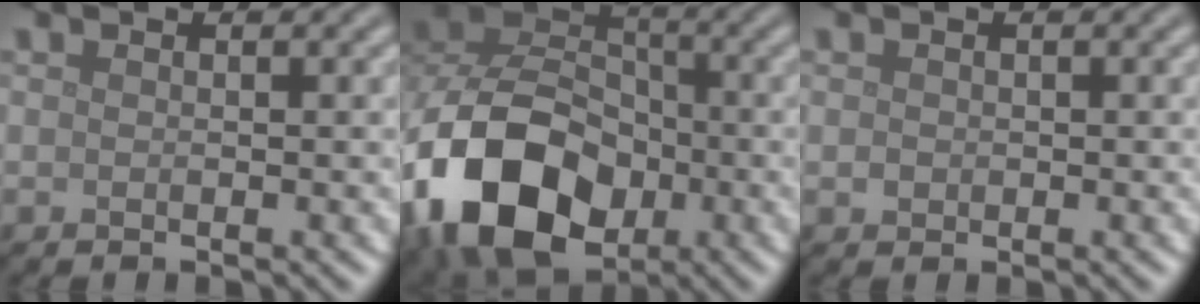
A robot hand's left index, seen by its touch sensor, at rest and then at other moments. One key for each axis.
{"total": 14.6, "fx": -5.5, "fy": 10.2, "fz": 8.8, "tx": -0.188, "ty": -0.027, "tz": -0.104}
{"total": 0.6, "fx": -0.1, "fy": 0.6, "fz": 0.1, "tx": 0.001, "ty": -0.004, "tz": -0.003}